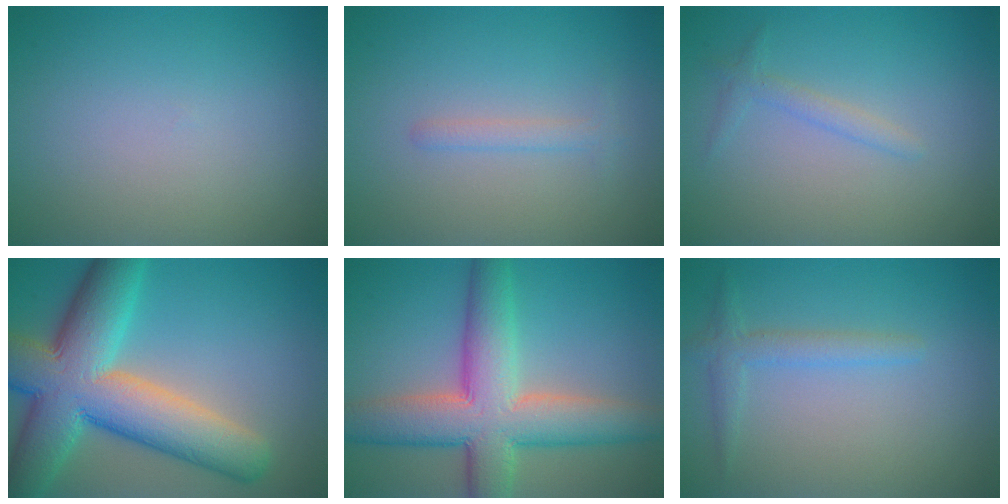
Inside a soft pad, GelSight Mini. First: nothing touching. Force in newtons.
{"total": 1.2, "press": 1.2, "slide": 0.1}
{"total": 1.3, "press": 1.3, "slide": 0.0}
{"total": 12.6, "press": 12.5, "slide": 0.6}
{"total": 9.4, "press": 9.4, "slide": 0.4}
{"total": 1.9, "press": 1.9, "slide": 0.1}